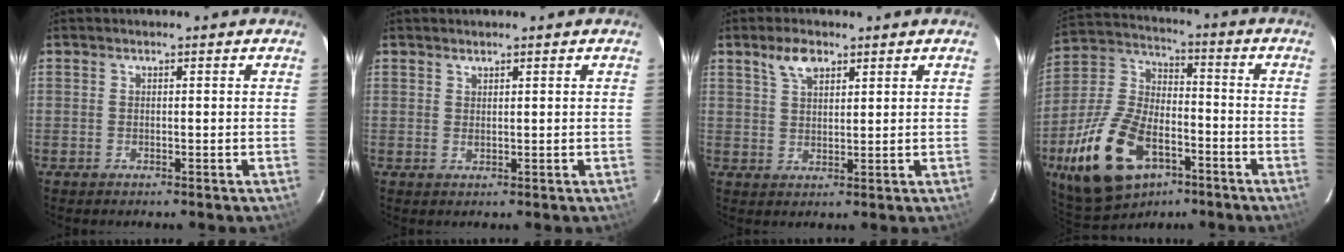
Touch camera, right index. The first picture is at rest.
{"total": 0.9, "force": [0.8, 0.3, 0.3], "torque": [-0.004, 0.002, 0.016]}
{"total": 4.7, "force": [2.9, 2.3, 2.8], "torque": [-0.051, 0.010, 0.056]}
{"total": 20.8, "force": [-10.1, 11.8, 13.9], "torque": [-0.303, -0.002, -0.173]}